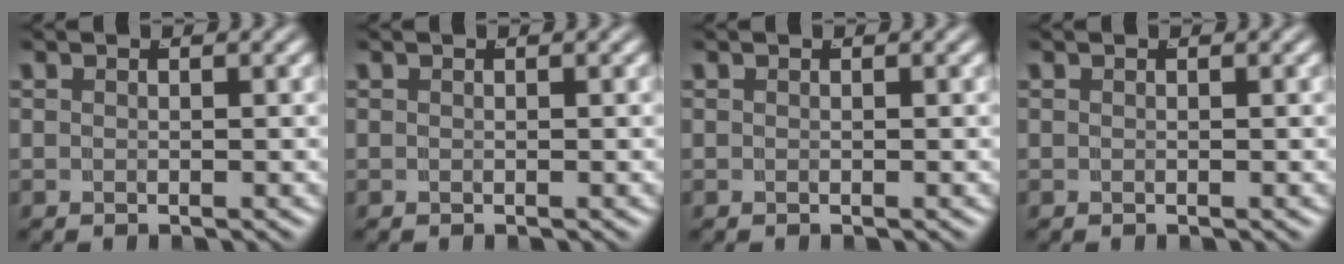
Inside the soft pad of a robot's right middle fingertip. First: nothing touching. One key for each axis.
{"total": 0.0}
{"total": 0.0}
{"total": 0.0}